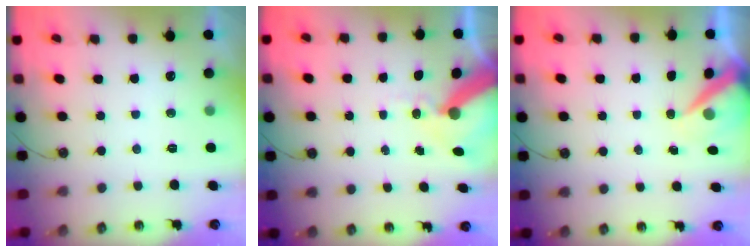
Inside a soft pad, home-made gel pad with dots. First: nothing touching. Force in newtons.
{"total": 11.5, "press": 11.4, "slide": 1.6}
{"total": 5.7, "press": 5.7, "slide": 0.7}